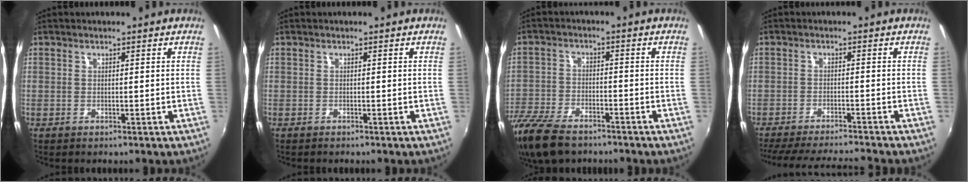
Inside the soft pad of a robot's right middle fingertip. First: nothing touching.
{"total": 0.0}
{"total": 13.9, "force": [-10.5, 5.7, 7.1], "torque": [-0.180, -0.030, -0.201]}
{"total": 12.9, "force": [-11.7, 0.1, 5.4], "torque": [-0.120, -0.016, -0.187]}